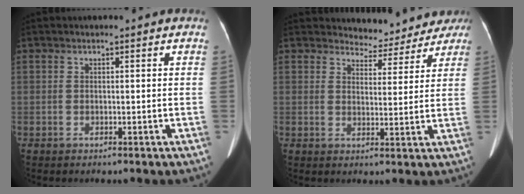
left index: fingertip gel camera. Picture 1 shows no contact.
{"total": 8.0, "force": [7.4, 3.0, -0.3], "torque": [0.019, 0.003, 0.078]}